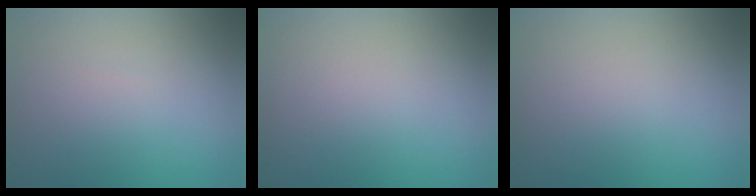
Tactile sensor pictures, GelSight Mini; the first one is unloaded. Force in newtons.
{"total": 0.0}
{"total": 0.0}